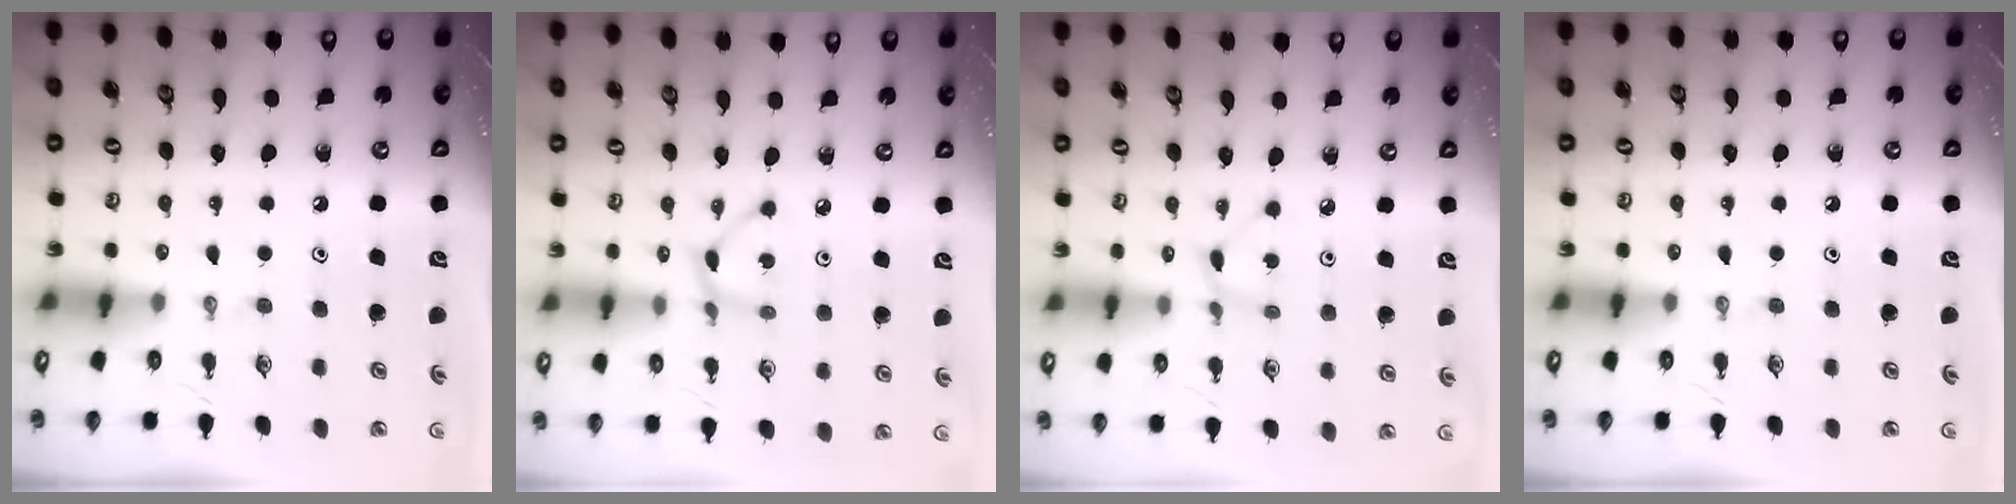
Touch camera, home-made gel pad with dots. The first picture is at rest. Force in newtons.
{"total": 3.9, "press": 3.9, "slide": 0.2}
{"total": 0.7, "press": 0.7, "slide": 0.1}
{"total": 0.0}